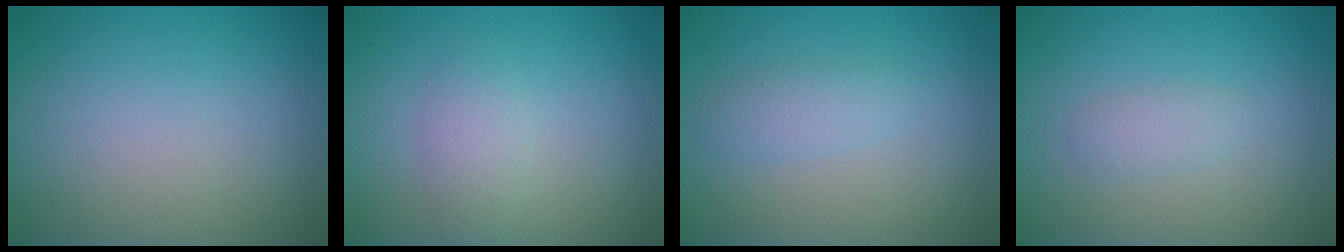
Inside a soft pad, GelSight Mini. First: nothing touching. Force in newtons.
{"total": 1.9, "press": 1.9, "slide": 0.1}
{"total": 1.7, "press": 1.7, "slide": 0.1}
{"total": 1.2, "press": 1.2, "slide": 0.1}